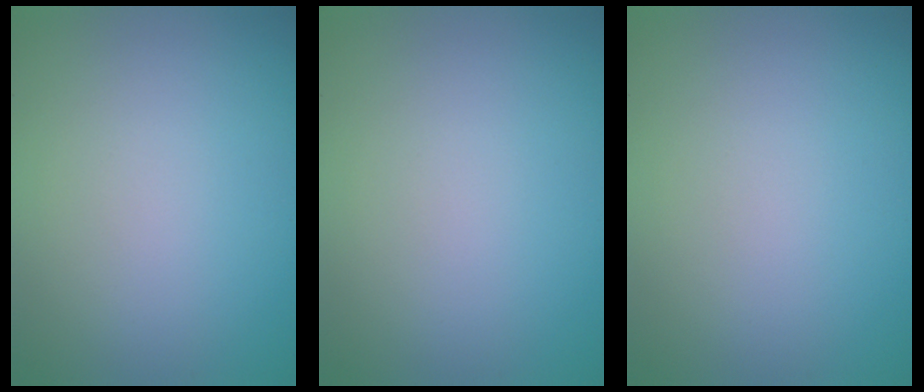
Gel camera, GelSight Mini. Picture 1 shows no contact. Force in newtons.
{"total": 0.0}
{"total": 0.0}